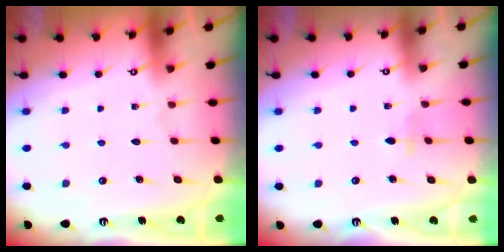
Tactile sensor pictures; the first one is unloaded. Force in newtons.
{"total": 2.8, "press": 2.7, "slide": 0.6}